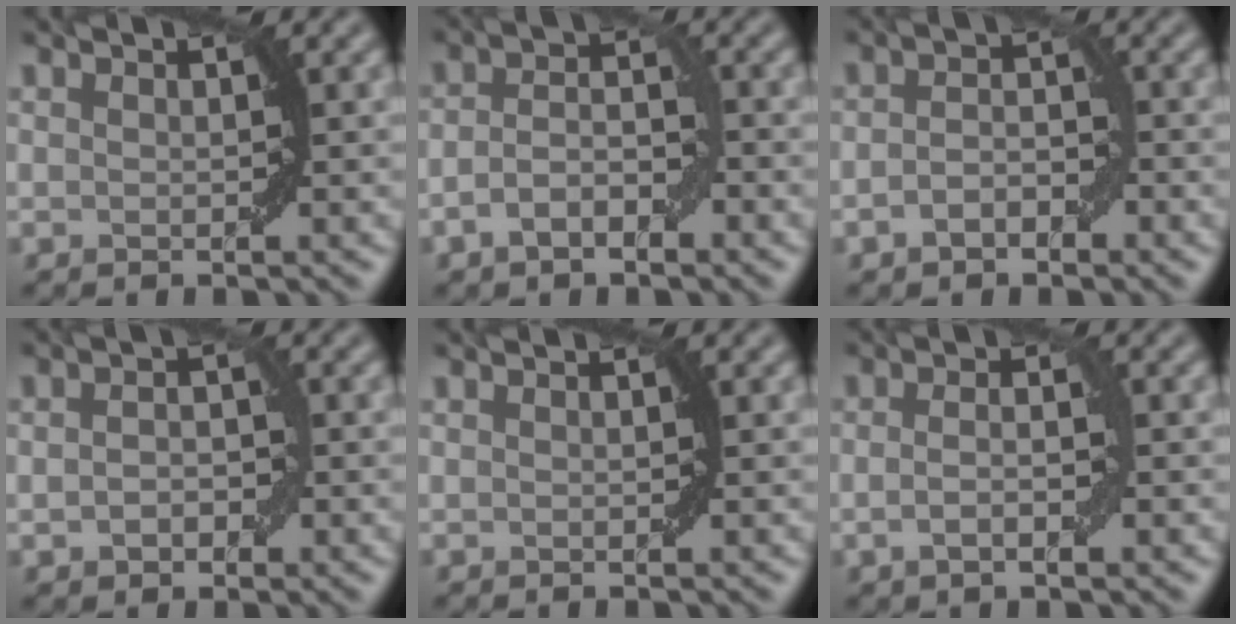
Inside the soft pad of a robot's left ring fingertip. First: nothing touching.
{"total": 3.3, "force": [-1.4, 1.7, 2.4], "torque": [-0.047, 0.005, -0.030]}
{"total": 2.5, "force": [-1.0, 1.5, 1.8], "torque": [-0.030, 0.005, -0.020]}
{"total": 2.4, "force": [-0.4, 1.6, 1.8], "torque": [-0.029, 0.001, -0.008]}
{"total": 0.0}
{"total": 2.3, "force": [-0.5, 0.7, 2.1], "torque": [-0.039, -0.003, -0.011]}